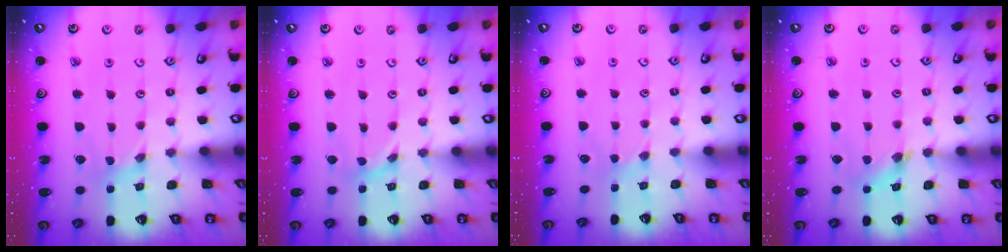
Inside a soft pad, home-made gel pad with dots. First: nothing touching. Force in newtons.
{"total": 0.0}
{"total": 1.8, "press": 1.8, "slide": 0.3}
{"total": 2.9, "press": 2.9, "slide": 0.4}